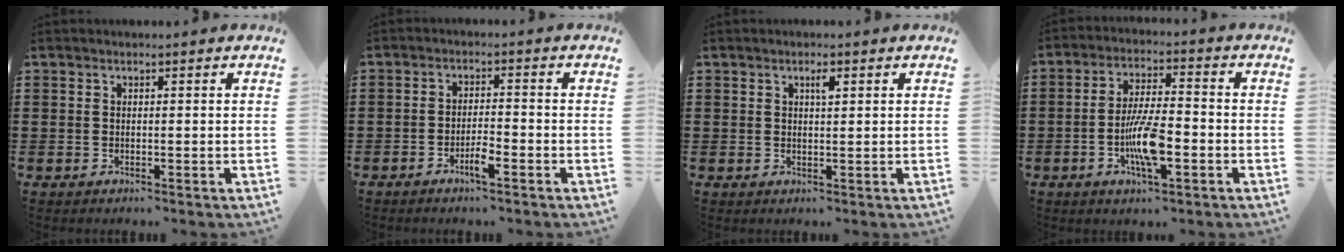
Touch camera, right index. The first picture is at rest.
{"total": 3.1, "force": [-2.1, 0.5, 2.3], "torque": [-0.048, -0.001, -0.040]}
{"total": 1.6, "force": [0.7, 0.4, 1.4], "torque": [-0.021, 0.002, 0.008]}
{"total": 8.6, "force": [-2.6, 2.4, 7.8], "torque": [-0.153, -0.002, -0.048]}